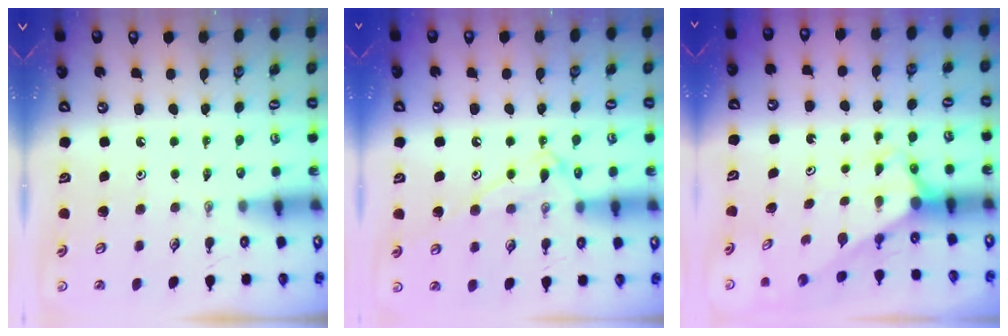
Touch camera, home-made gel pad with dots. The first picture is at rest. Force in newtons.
{"total": 11.4, "press": 11.4, "slide": 1.1}
{"total": 2.8, "press": 2.8, "slide": 0.1}